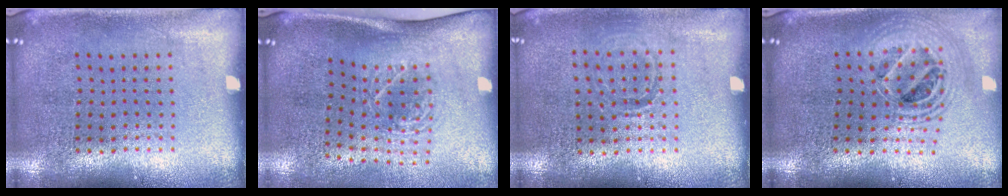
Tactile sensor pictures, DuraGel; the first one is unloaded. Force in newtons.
{"total": 1.8, "press": 1.3, "slide": 1.4}
{"total": 0.8, "press": 0.8, "slide": 0.3}
{"total": 2.1, "press": 1.7, "slide": 1.3}